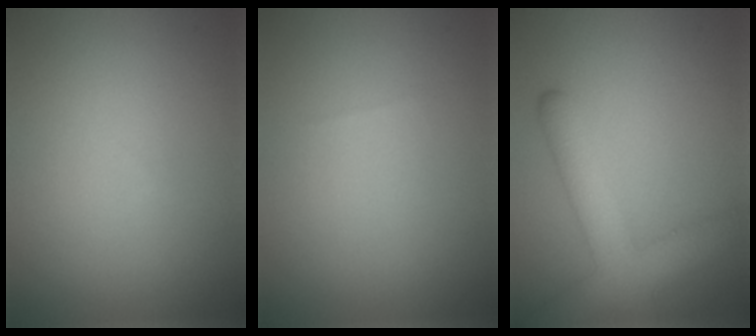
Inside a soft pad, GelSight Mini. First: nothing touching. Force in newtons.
{"total": 0.0}
{"total": 6.1, "press": 6.0, "slide": 0.3}